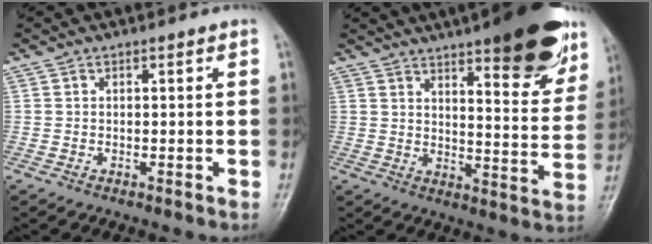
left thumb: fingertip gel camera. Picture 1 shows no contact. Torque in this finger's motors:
{"motor_torque": [0.55, 0.54, 1.47, -1.30, 0.11]}